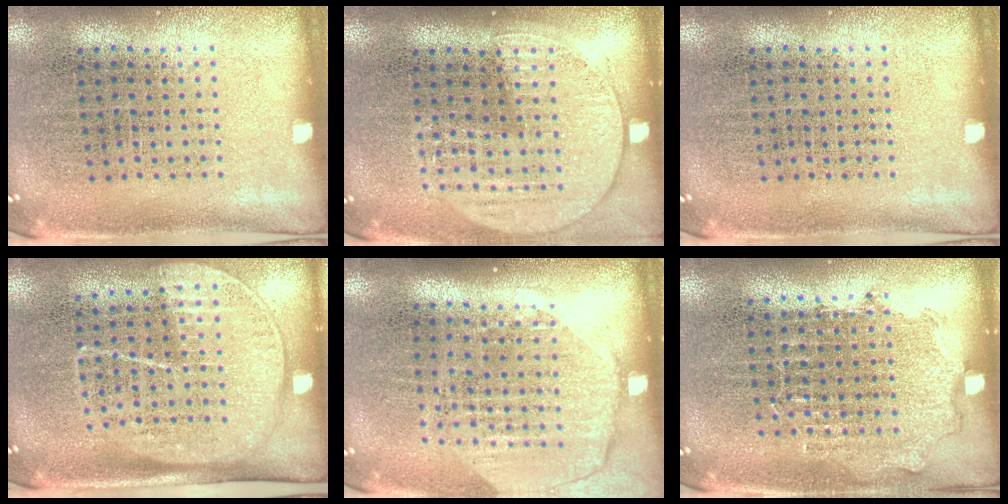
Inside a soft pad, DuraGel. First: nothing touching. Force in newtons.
{"total": 1.4, "press": 1.3, "slide": 0.5}
{"total": 0.0}
{"total": 1.7, "press": 1.4, "slide": 1.0}
{"total": 2.0, "press": 1.7, "slide": 1.0}
{"total": 0.8, "press": 0.7, "slide": 0.3}